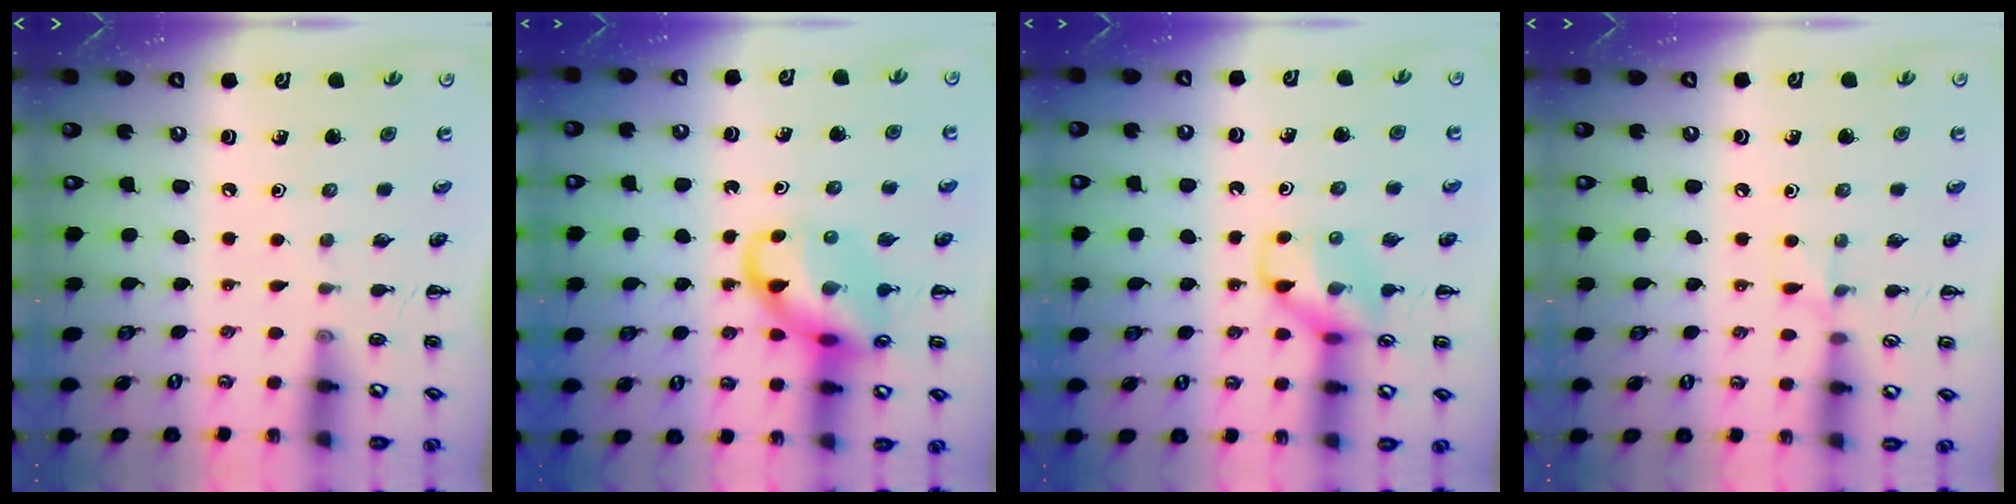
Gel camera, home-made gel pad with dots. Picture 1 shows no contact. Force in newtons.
{"total": 13.5, "press": 13.3, "slide": 1.9}
{"total": 12.3, "press": 12.2, "slide": 1.6}
{"total": 4.4, "press": 4.1, "slide": 1.6}